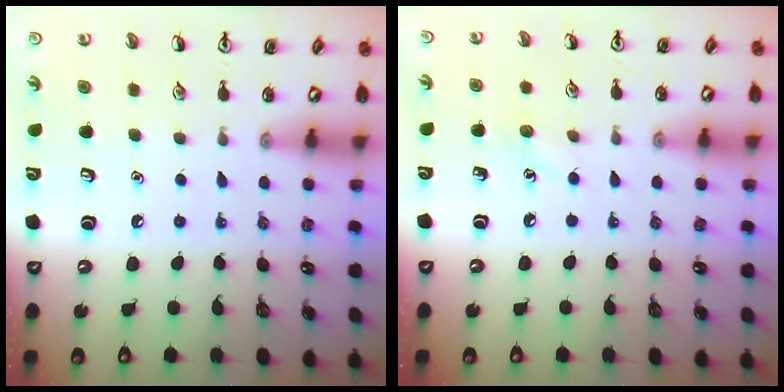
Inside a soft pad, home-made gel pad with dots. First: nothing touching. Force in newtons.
{"total": 5.0, "press": 4.7, "slide": 1.6}